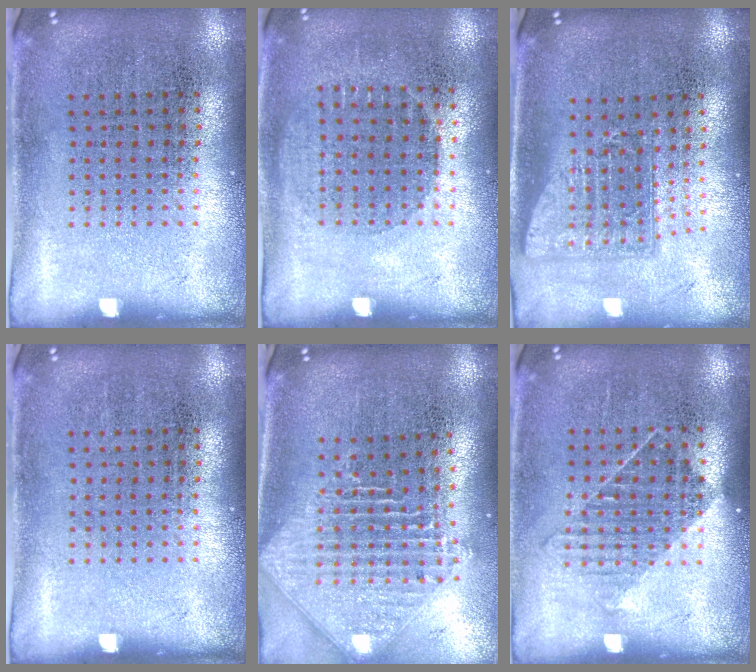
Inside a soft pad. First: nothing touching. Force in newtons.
{"total": 0.9, "press": 0.8, "slide": 0.4}
{"total": 1.6, "press": 1.2, "slide": 1.0}
{"total": 0.0}
{"total": 2.5, "press": 1.9, "slide": 1.7}
{"total": 1.1, "press": 0.9, "slide": 0.6}